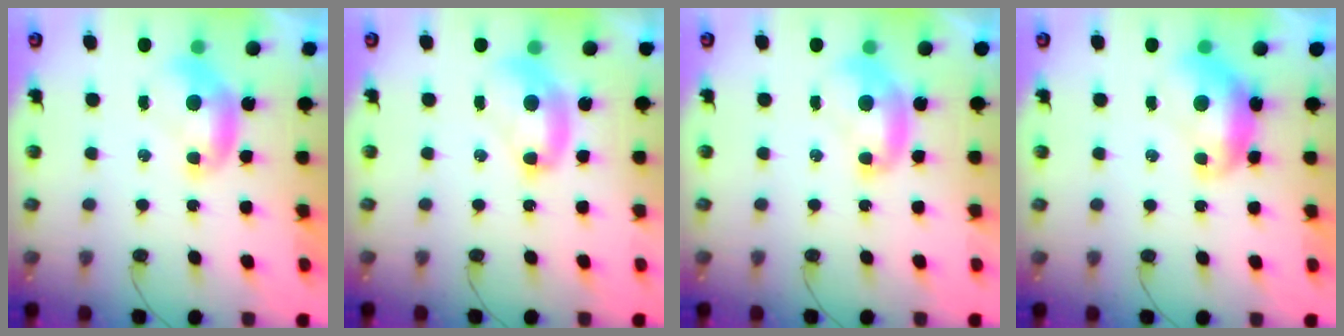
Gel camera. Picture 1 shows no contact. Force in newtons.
{"total": 2.6, "press": 2.6, "slide": 0.1}
{"total": 1.6, "press": 1.6, "slide": 0.1}
{"total": 1.4, "press": 1.3, "slide": 0.4}